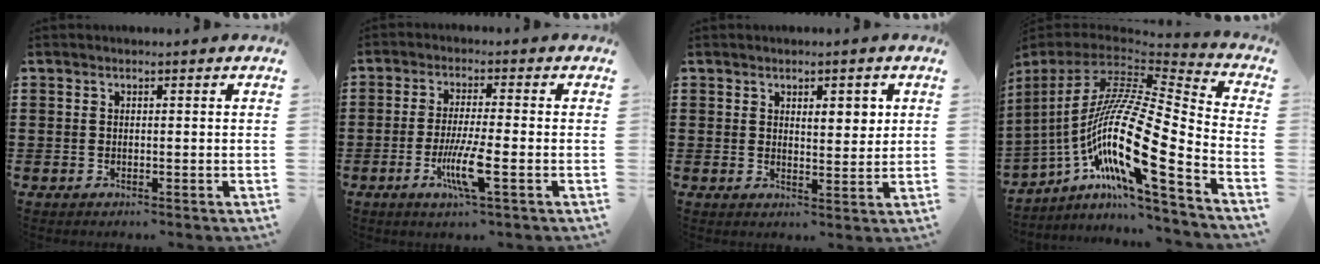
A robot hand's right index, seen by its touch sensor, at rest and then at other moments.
{"total": 7.0, "force": [-2.5, 0.7, 6.5], "torque": [-0.127, -0.016, -0.046]}
{"total": 3.6, "force": [1.6, 1.6, 2.8], "torque": [-0.034, 0.000, 0.020]}
{"total": 17.4, "force": [-5.5, 4.3, 15.9], "torque": [-0.349, -0.023, -0.117]}